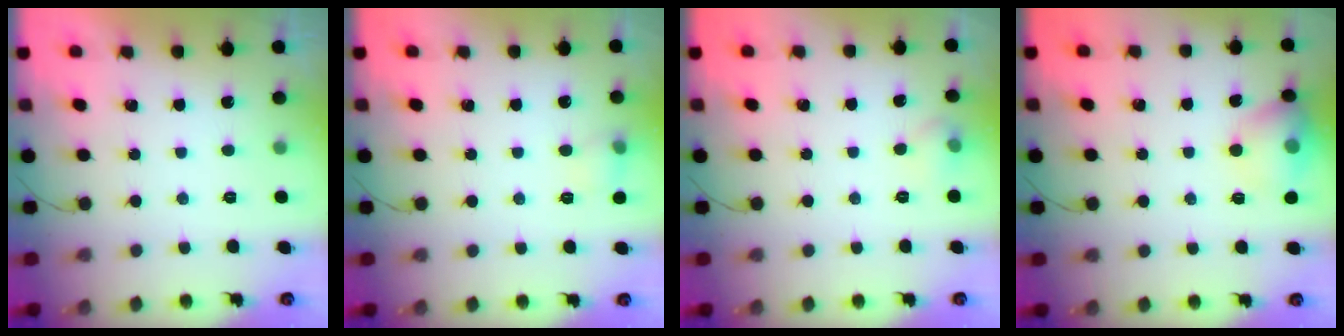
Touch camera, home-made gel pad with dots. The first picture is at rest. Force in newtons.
{"total": 6.3, "press": 6.1, "slide": 1.6}
{"total": 5.1, "press": 4.6, "slide": 2.3}
{"total": 12.0, "press": 11.5, "slide": 3.4}